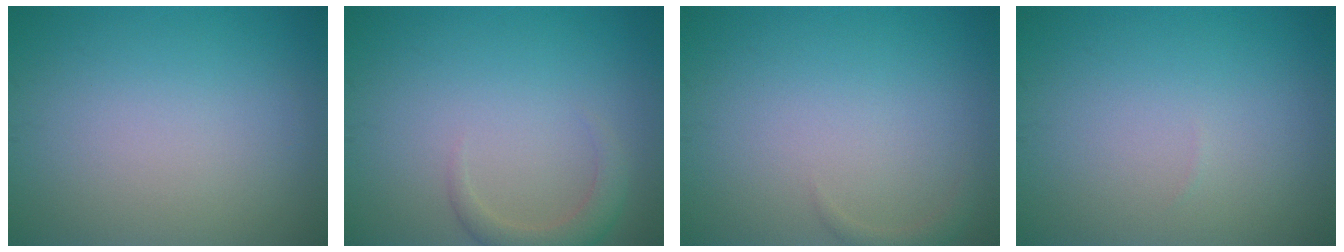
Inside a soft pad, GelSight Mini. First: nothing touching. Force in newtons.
{"total": 2.3, "press": 2.3, "slide": 0.2}
{"total": 1.0, "press": 1.0, "slide": 0.1}
{"total": 0.0}